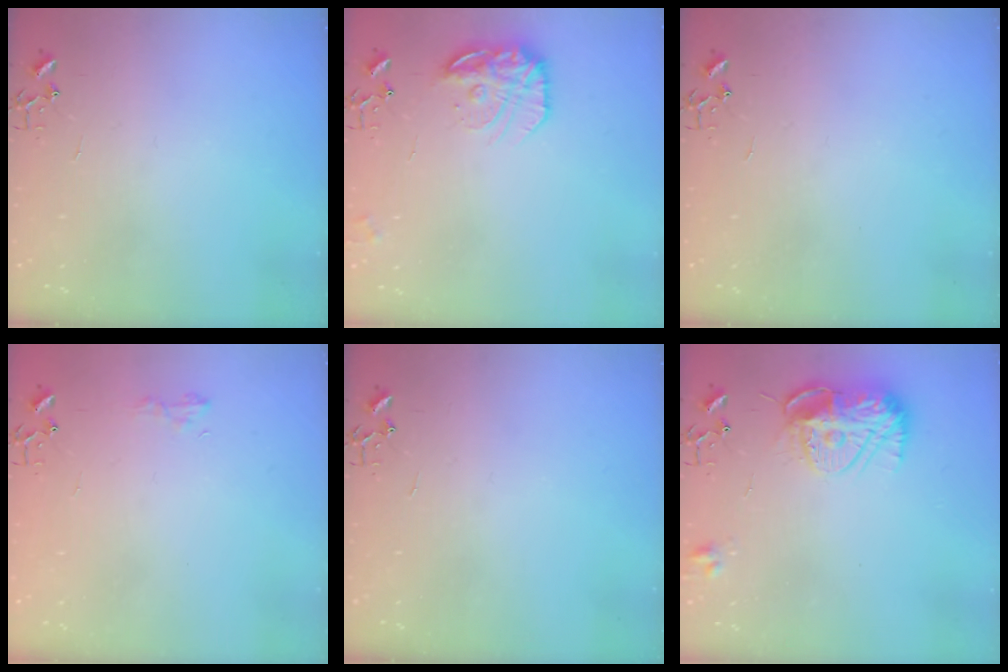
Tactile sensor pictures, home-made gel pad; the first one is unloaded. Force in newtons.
{"total": 16.0, "press": 15.9, "slide": 1.3}
{"total": 0.0}
{"total": 5.6, "press": 5.6, "slide": 0.6}
{"total": 0.0}
{"total": 12.6, "press": 12.6, "slide": 1.1}